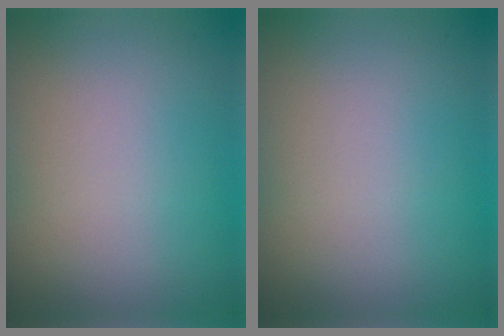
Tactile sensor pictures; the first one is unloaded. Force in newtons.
{"total": 0.0}